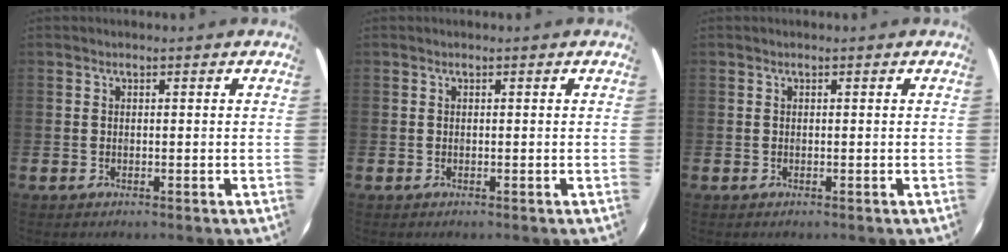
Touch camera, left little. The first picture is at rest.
{"total": 0.0}
{"total": 0.0}